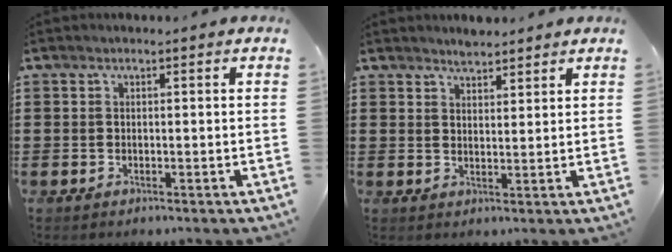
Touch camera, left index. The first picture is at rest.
{"total": 2.2, "force": [2.2, 0.4, 0.2], "torque": [-0.009, 0.001, 0.042]}